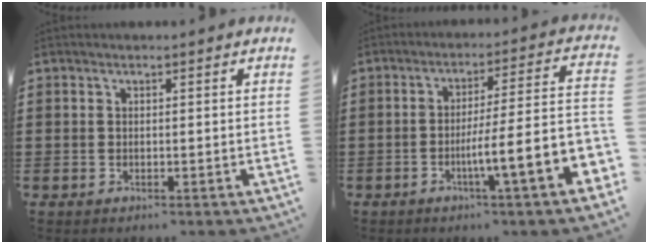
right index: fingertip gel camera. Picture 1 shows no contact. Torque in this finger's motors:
{"motor_torque": [2.14, 0.00, 0.31, 0.18]}